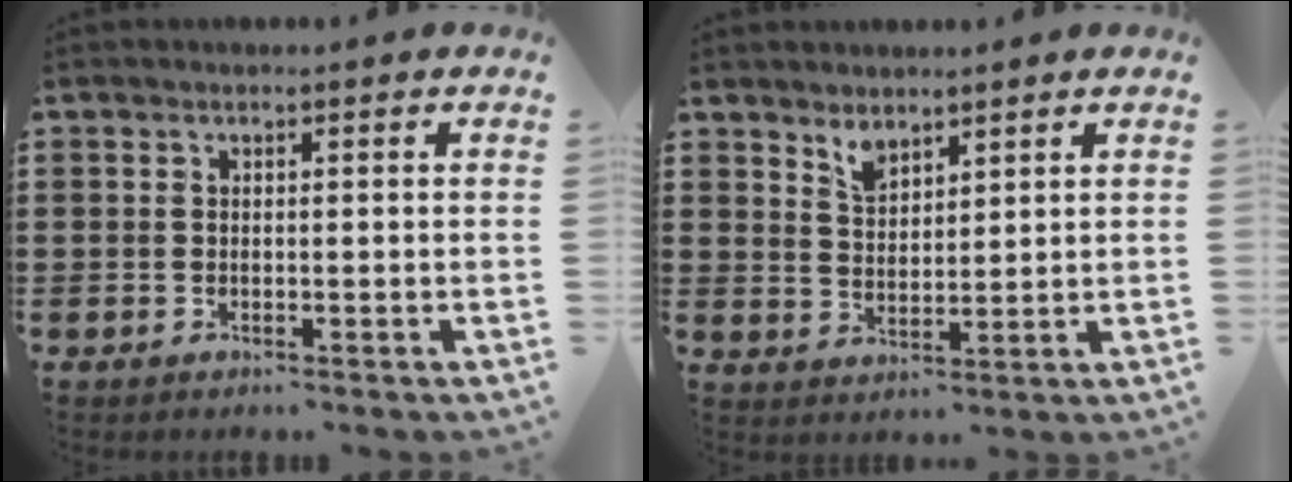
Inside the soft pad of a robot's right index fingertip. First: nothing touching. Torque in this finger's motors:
{"motor_torque": [0.04, -0.03, 0.10, 0.01]}